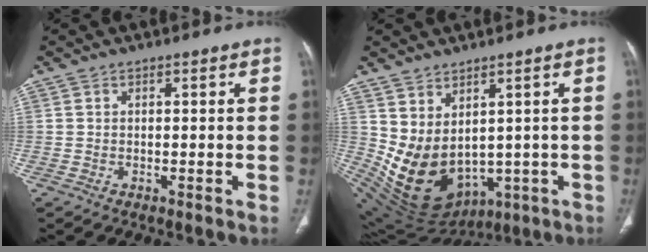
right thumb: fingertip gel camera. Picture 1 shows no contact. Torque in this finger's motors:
{"motor_torque": [-0.36, 1.62, 0.98, 0.89, 0.20]}